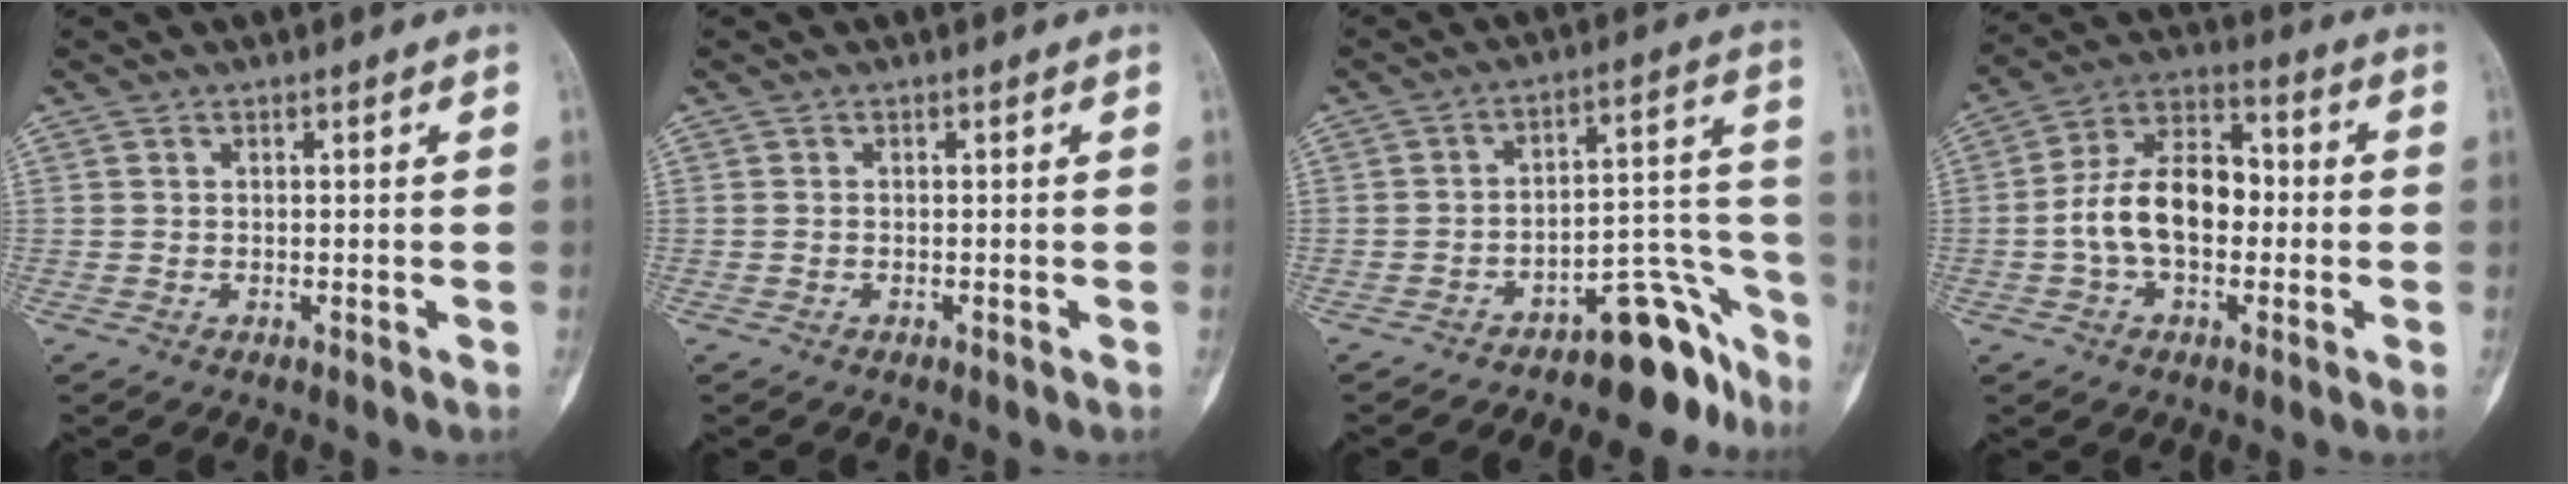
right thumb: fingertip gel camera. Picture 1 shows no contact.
{"total": 0.0}
{"total": 12.3, "force": [-9.8, 4.4, 5.9], "torque": [-0.023, 0.134, -0.148]}
{"total": 13.6, "force": [-1.2, 8.3, 10.7], "torque": [-0.179, 0.041, -0.029]}